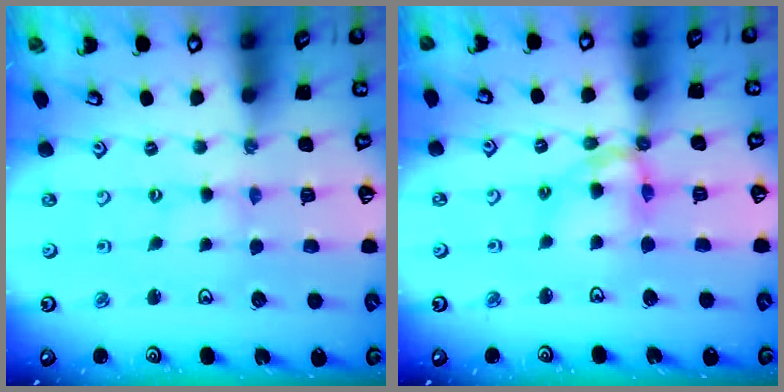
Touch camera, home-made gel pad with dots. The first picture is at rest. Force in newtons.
{"total": 11.3, "press": 11.2, "slide": 1.3}